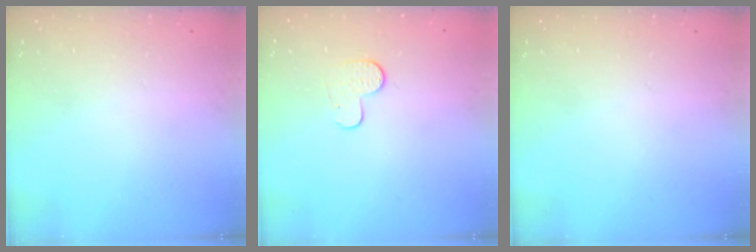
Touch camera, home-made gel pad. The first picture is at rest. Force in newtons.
{"total": 5.3, "press": 5.3, "slide": 0.4}
{"total": 0.0}